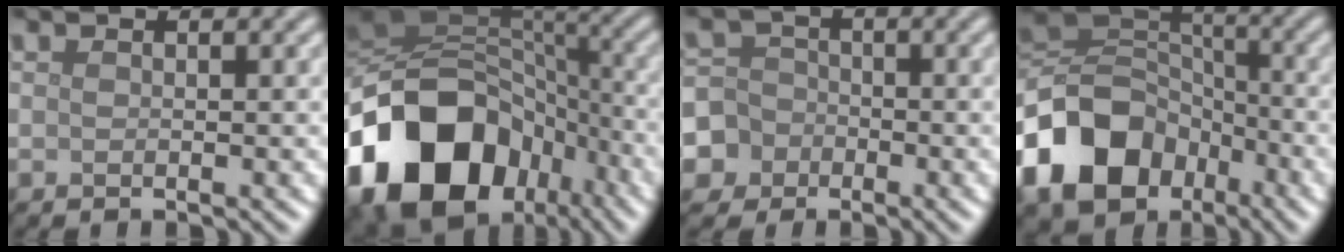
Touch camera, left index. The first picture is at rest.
{"total": 18.3, "force": [-8.3, 13.1, 9.6], "torque": [-0.206, -0.021, -0.143]}
{"total": 6.9, "force": [-3.1, 6.1, 0.8], "torque": [-0.018, -0.003, -0.081]}
{"total": 12.7, "force": [-6.1, 9.0, 6.5], "torque": [-0.146, -0.007, -0.122]}